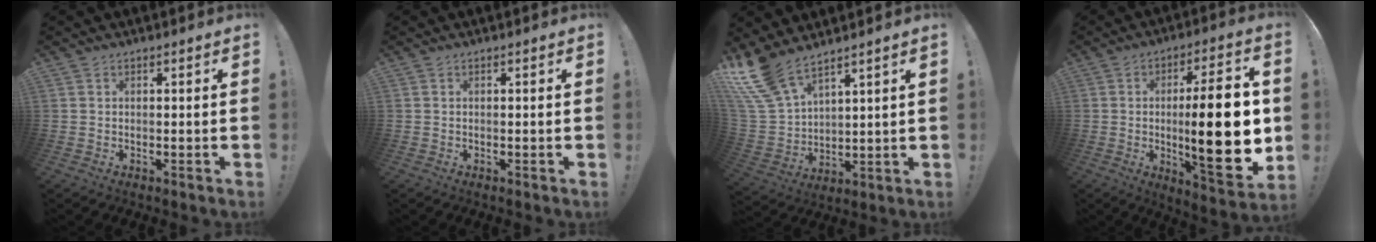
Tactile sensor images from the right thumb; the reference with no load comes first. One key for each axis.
{"total": 0.0}
{"total": 12.4, "fx": 10.1, "fy": 4.6, "fz": 5.5, "tx": -0.119, "ty": -0.065, "tz": 0.193}
{"total": 24.1, "fx": -0.2, "fy": 5.8, "fz": 23.4, "tx": -0.367, "ty": -0.017, "tz": -0.002}